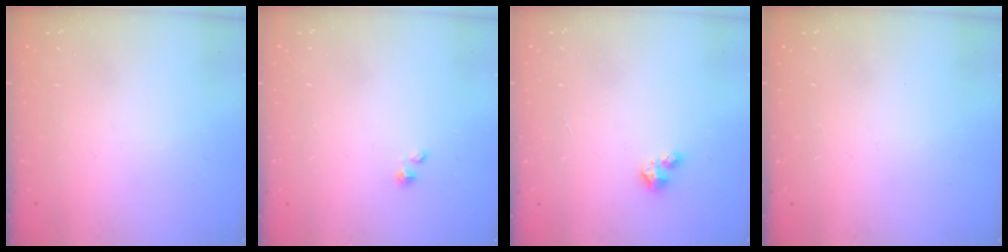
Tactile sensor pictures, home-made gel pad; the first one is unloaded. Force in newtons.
{"total": 1.5, "press": 1.5, "slide": 0.0}
{"total": 2.7, "press": 2.7, "slide": 0.3}
{"total": 0.0}